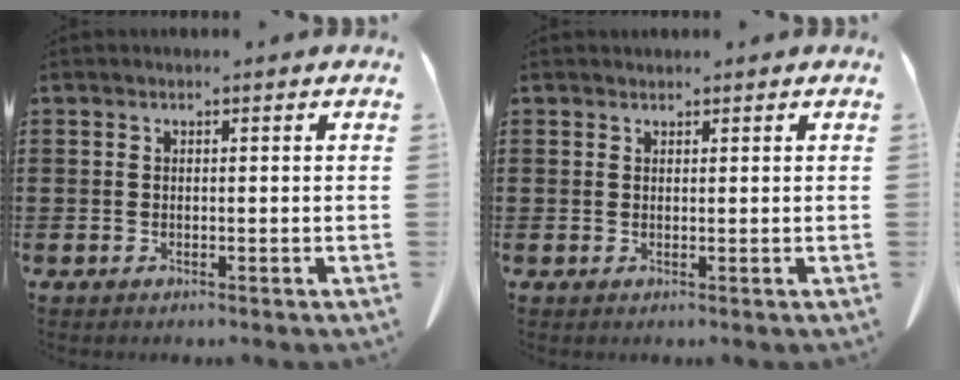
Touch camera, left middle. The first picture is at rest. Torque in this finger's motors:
{"motor_torque": [-0.99, 1.15, -0.49, -0.13]}